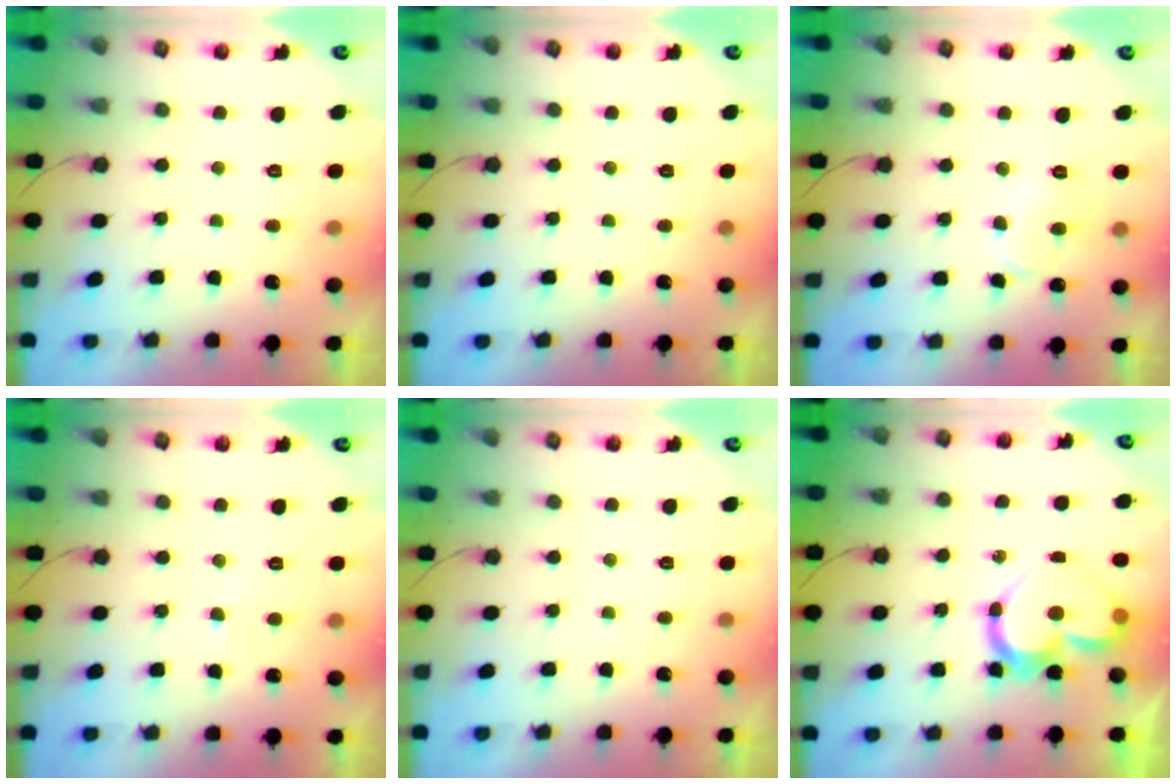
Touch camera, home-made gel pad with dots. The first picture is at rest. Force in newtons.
{"total": 0.0}
{"total": 8.7, "press": 8.6, "slide": 0.8}
{"total": 3.0, "press": 3.0, "slide": 0.4}
{"total": 0.0}
{"total": 14.4, "press": 14.4, "slide": 1.2}